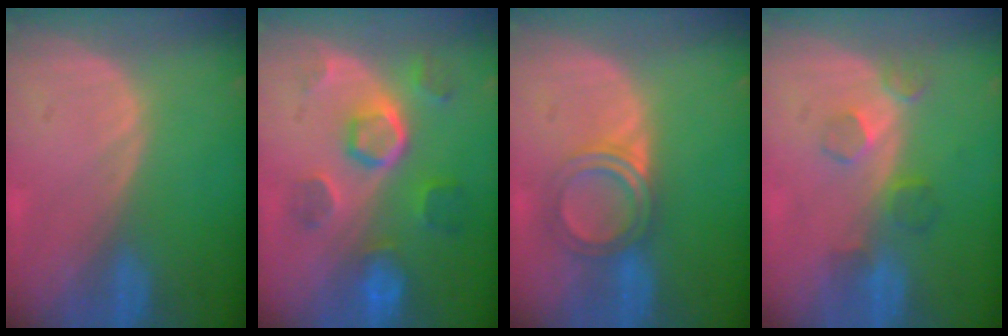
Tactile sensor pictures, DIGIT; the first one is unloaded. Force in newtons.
{"total": 8.6, "press": 7.7, "slide": 3.9}
{"total": 5.0, "press": 4.8, "slide": 1.4}
{"total": 4.3, "press": 3.9, "slide": 1.7}